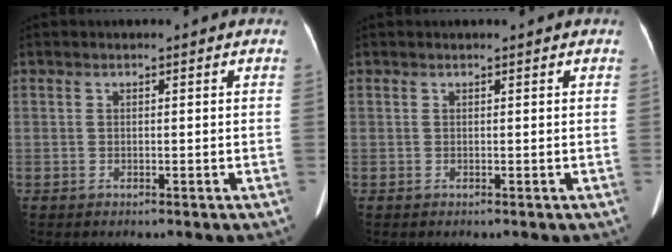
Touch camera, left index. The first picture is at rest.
{"total": 1.2, "force": [1.0, 0.0, 0.5], "torque": [-0.010, 0.004, 0.012]}